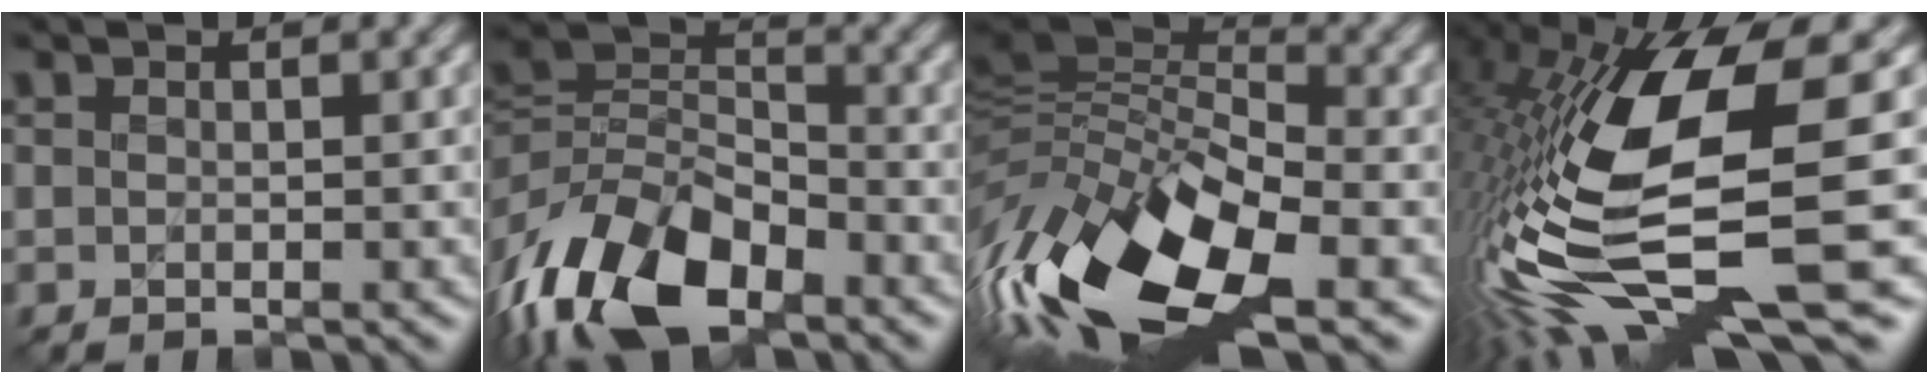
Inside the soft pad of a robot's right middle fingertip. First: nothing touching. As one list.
[{"total": 11.5, "force": [-6.2, 6.1, 7.5], "torque": [-0.146, 0.001, -0.123]}, {"total": 14.9, "force": [-6.9, 6.2, 11.7], "torque": [-0.237, 0.005, -0.127]}, {"total": 14.4, "force": [-1.9, 4.3, 13.7], "torque": [-0.286, -0.023, -0.013]}]